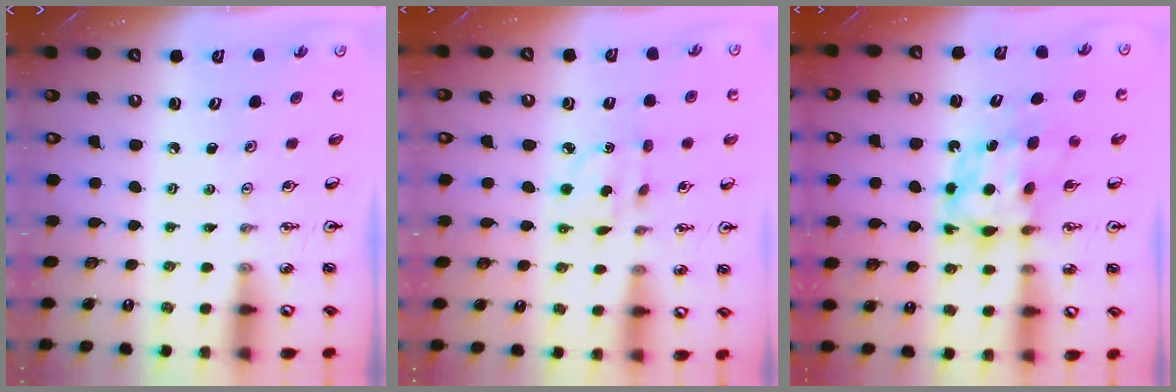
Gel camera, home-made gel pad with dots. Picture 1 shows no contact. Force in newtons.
{"total": 2.6, "press": 2.6, "slide": 0.1}
{"total": 6.5, "press": 6.5, "slide": 0.5}